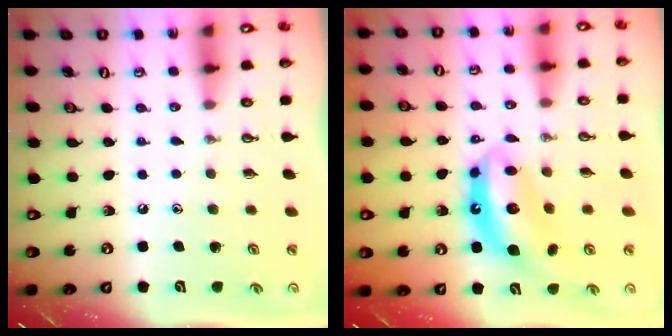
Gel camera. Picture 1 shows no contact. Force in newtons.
{"total": 11.9, "press": 11.8, "slide": 0.9}